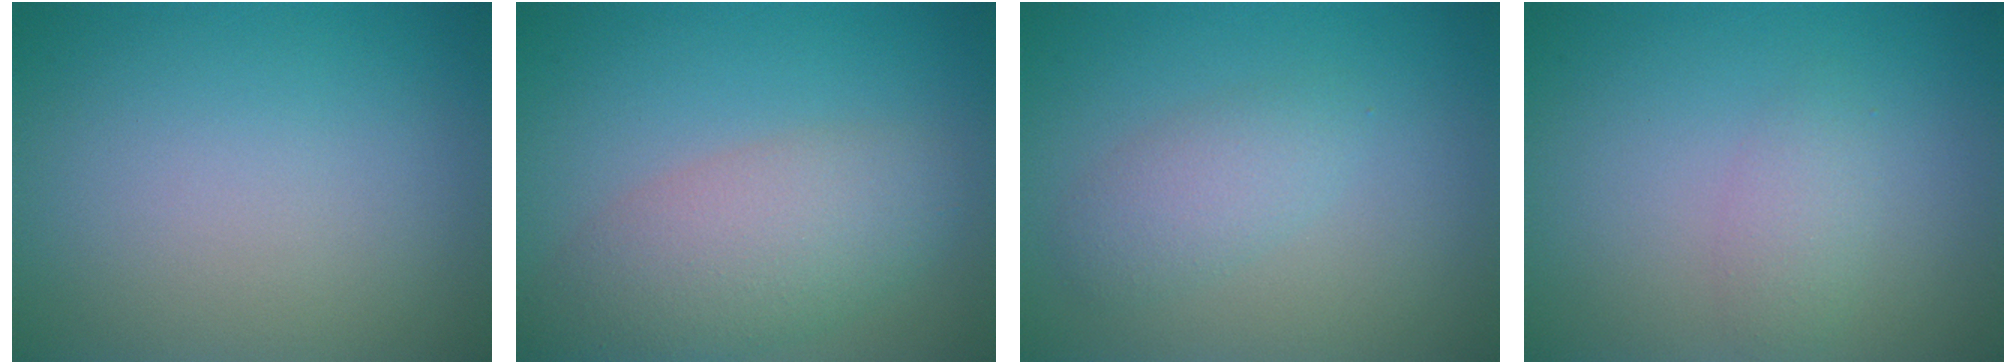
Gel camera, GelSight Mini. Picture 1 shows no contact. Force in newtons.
{"total": 5.4, "press": 5.4, "slide": 0.2}
{"total": 2.4, "press": 2.4, "slide": 0.2}
{"total": 1.6, "press": 1.6, "slide": 0.0}